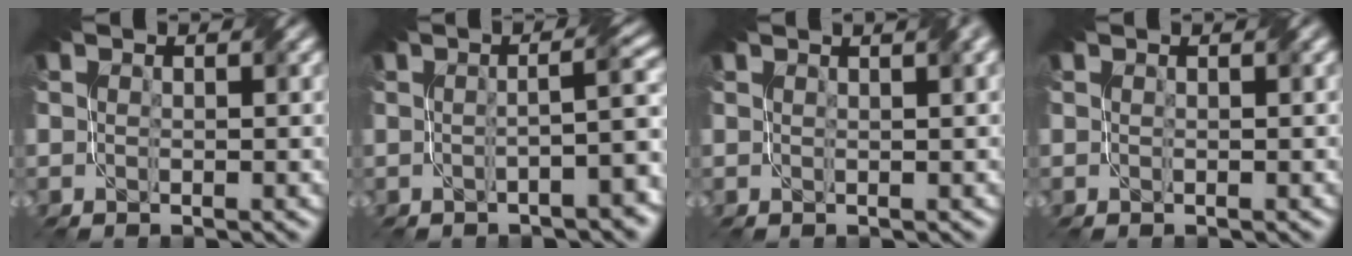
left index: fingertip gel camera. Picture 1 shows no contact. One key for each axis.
{"total": 4.7, "fx": -1.1, "fy": 1.1, "fz": 4.4, "tx": -0.049, "ty": 0.014, "tz": -0.025}
{"total": 4.6, "fx": 2.7, "fy": 1.9, "fz": 3.2, "tx": -0.012, "ty": 0.028, "tz": 0.002}
{"total": 0.6, "fx": 0.3, "fy": 0.1, "fz": 0.5, "tx": -0.006, "ty": 0.004, "tz": -0.004}